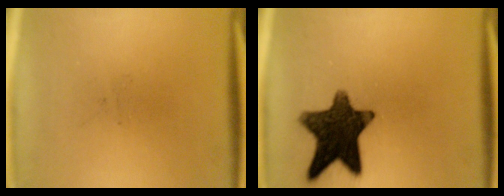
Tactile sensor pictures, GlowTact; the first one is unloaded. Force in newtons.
{"total": 13.3}